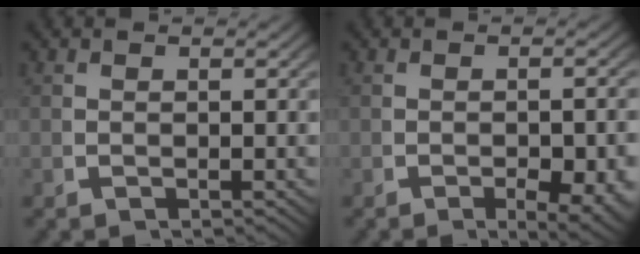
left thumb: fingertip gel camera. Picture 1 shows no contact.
{"total": 4.6, "force": [-1.7, 1.8, 3.8], "torque": [-0.053, -0.014, -0.021]}